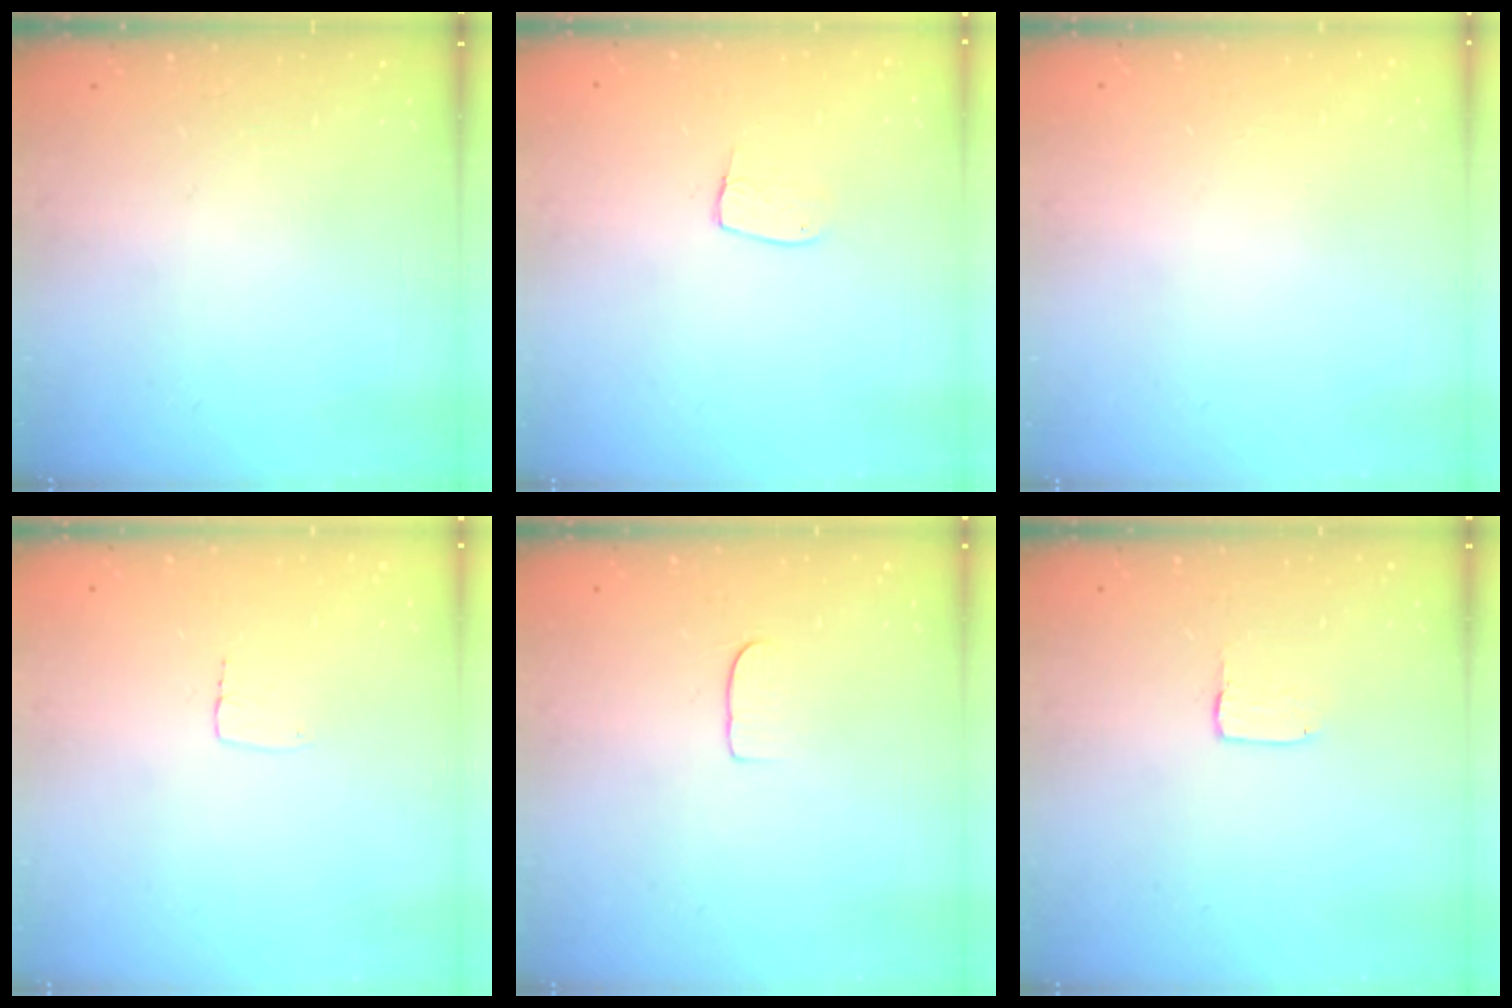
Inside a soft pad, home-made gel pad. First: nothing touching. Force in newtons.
{"total": 5.2, "press": 5.2, "slide": 0.3}
{"total": 0.0}
{"total": 2.7, "press": 2.7, "slide": 0.1}
{"total": 5.0, "press": 4.9, "slide": 0.4}
{"total": 1.7, "press": 1.6, "slide": 0.1}